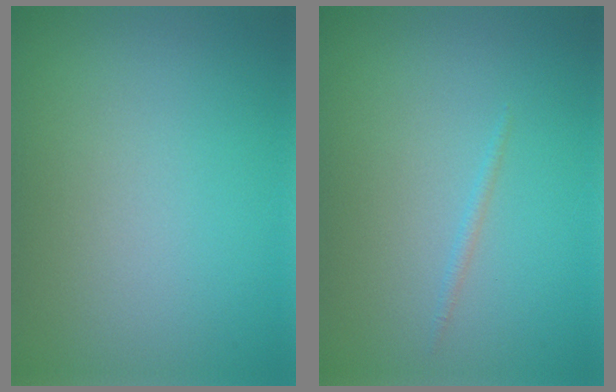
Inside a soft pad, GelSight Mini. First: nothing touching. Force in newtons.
{"total": 0.6, "press": 0.6, "slide": 0.1}